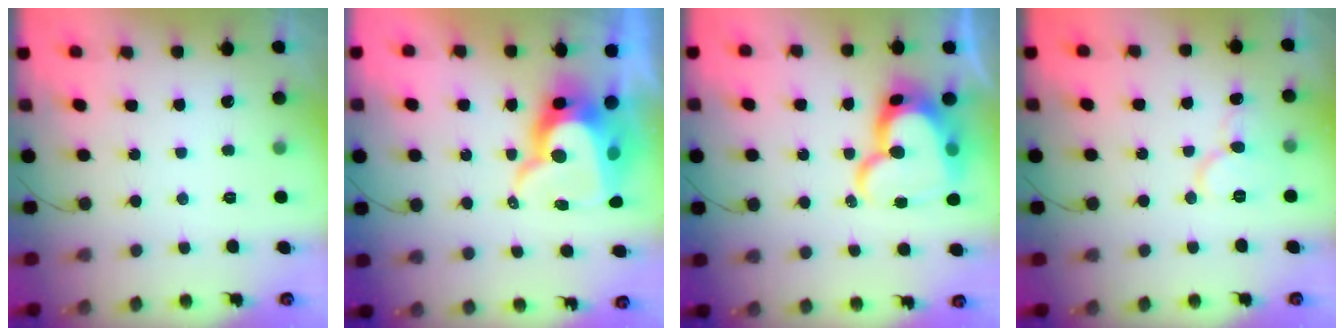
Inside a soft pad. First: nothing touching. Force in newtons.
{"total": 15.4, "press": 15.3, "slide": 1.4}
{"total": 19.2, "press": 19.1, "slide": 2.0}
{"total": 8.0, "press": 8.0, "slide": 0.9}